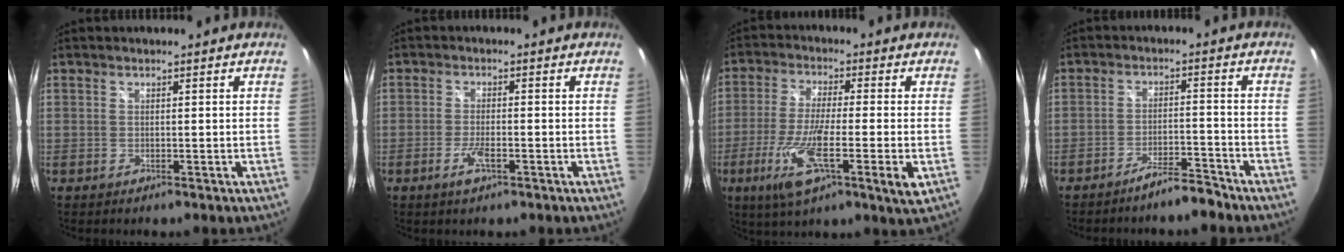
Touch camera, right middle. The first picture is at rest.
{"total": 3.6, "force": [-1.9, 1.1, 2.8], "torque": [-0.064, -0.004, -0.038]}
{"total": 13.7, "force": [-3.8, 1.9, 13.1], "torque": [-0.259, -0.025, -0.074]}
{"total": 4.8, "force": [-4.3, 0.2, 2.1], "torque": [-0.050, 0.002, -0.070]}